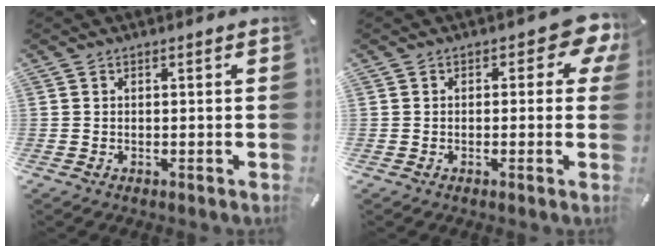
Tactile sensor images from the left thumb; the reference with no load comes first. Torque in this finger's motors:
{"motor_torque": [2.49, 2.52, 0.57, -0.62, 0.05]}